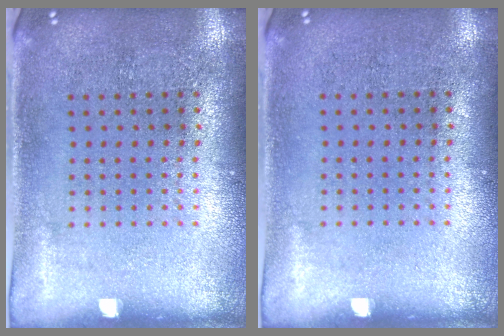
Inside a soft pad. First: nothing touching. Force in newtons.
{"total": 0.0}